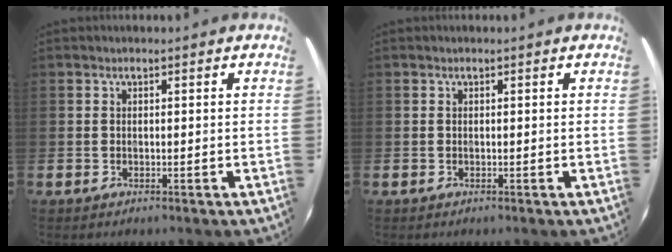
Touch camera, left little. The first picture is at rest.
{"total": 0.0}